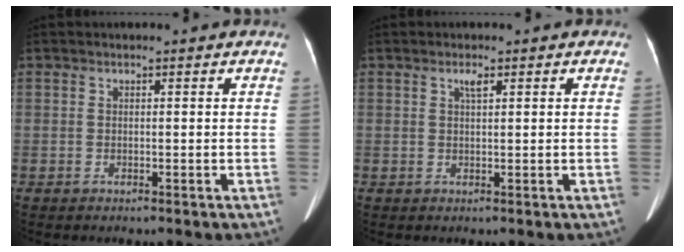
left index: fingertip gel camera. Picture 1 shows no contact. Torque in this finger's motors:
{"motor_torque": [0.52, -0.31, 0.22, 0.06]}